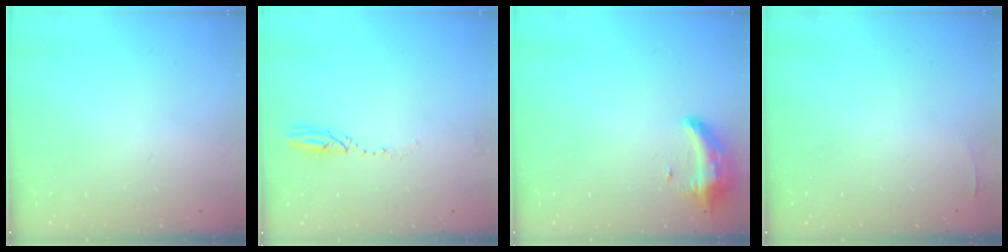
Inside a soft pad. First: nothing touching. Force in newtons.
{"total": 3.2, "press": 3.2, "slide": 0.4}
{"total": 8.5, "press": 8.4, "slide": 1.4}
{"total": 3.3, "press": 2.7, "slide": 1.8}